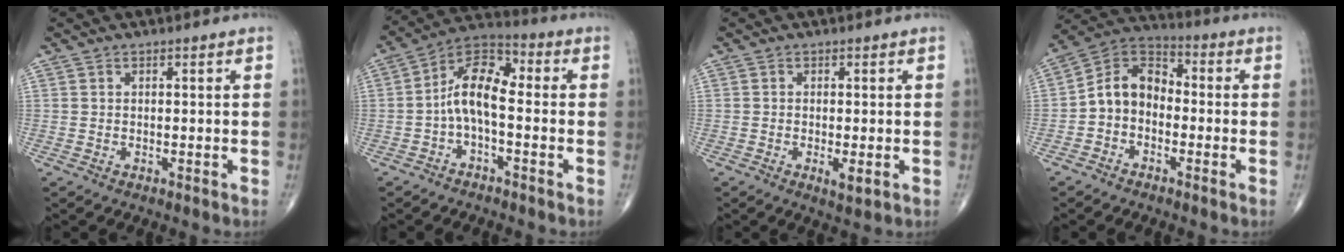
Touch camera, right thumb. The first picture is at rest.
{"total": 9.7, "force": [-1.3, 4.7, 8.3], "torque": [-0.136, 0.042, -0.039]}
{"total": 2.4, "force": [-0.6, 0.7, 2.3], "torque": [-0.041, -0.008, -0.011]}
{"total": 9.1, "force": [-1.9, 6.8, 5.6], "torque": [-0.078, 0.041, -0.053]}